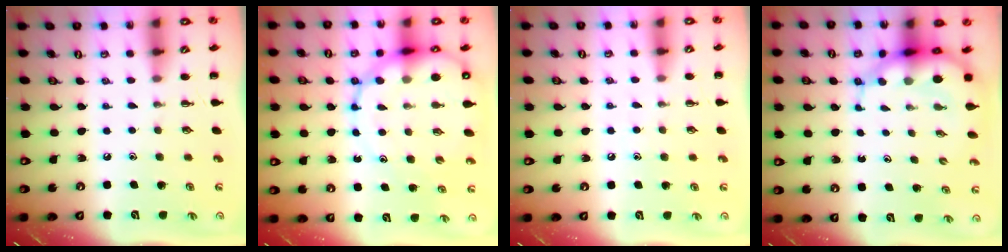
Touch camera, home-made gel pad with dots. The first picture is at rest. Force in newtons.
{"total": 17.9, "press": 17.4, "slide": 4.4}
{"total": 5.0, "press": 4.8, "slide": 1.4}
{"total": 8.1, "press": 7.7, "slide": 2.4}